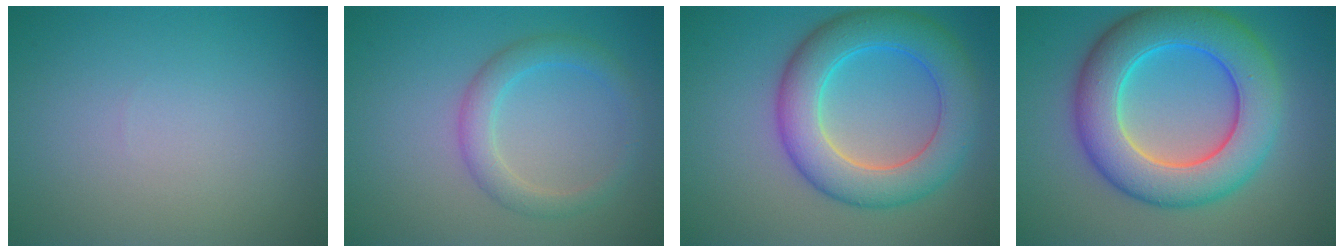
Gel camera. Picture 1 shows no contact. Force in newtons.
{"total": 2.8, "press": 2.8, "slide": 0.1}
{"total": 7.6, "press": 7.6, "slide": 0.2}
{"total": 9.9, "press": 9.8, "slide": 0.3}